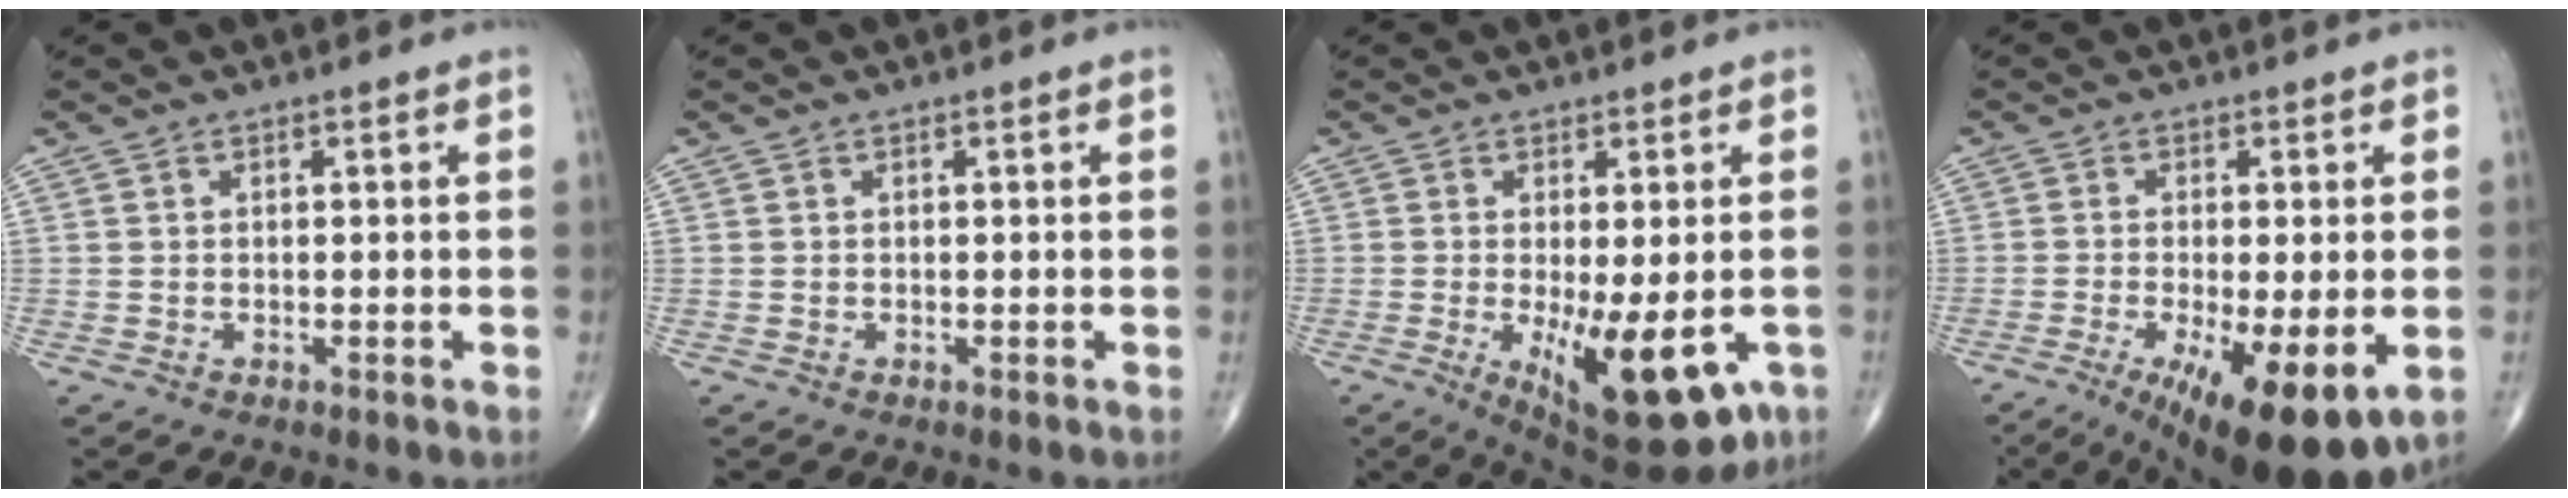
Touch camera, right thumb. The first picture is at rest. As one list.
[{"total": 0.0}, {"total": 15.1, "force": [-4.6, 5.6, 13.2], "torque": [-0.171, -0.020, -0.049]}, {"total": 15.4, "force": [-5.8, 4.5, 13.6], "torque": [-0.192, -0.023, -0.079]}]